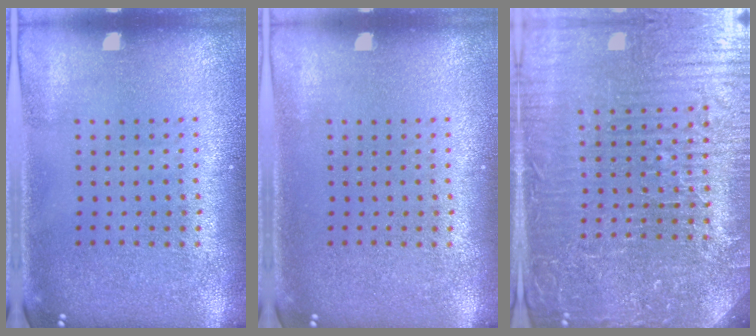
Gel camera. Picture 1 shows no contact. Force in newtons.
{"total": 0.0}
{"total": 5.8, "press": 5.3, "slide": 2.3}